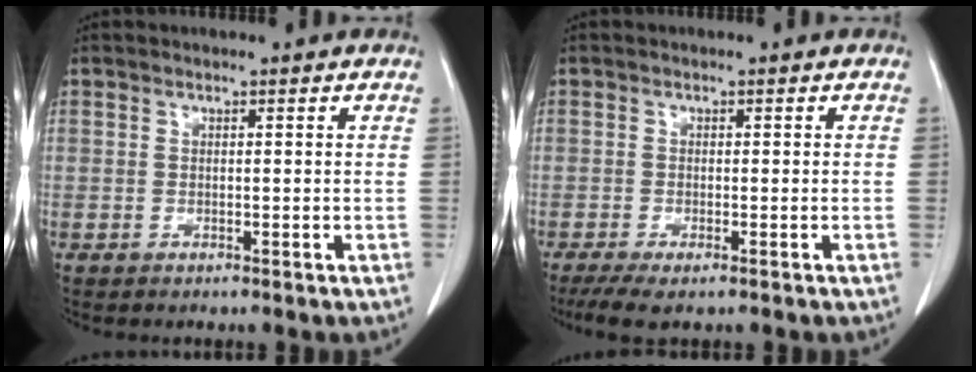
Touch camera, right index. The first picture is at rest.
{"total": 4.5, "force": [-3.1, 1.1, 3.1], "torque": [-0.057, -0.013, -0.048]}